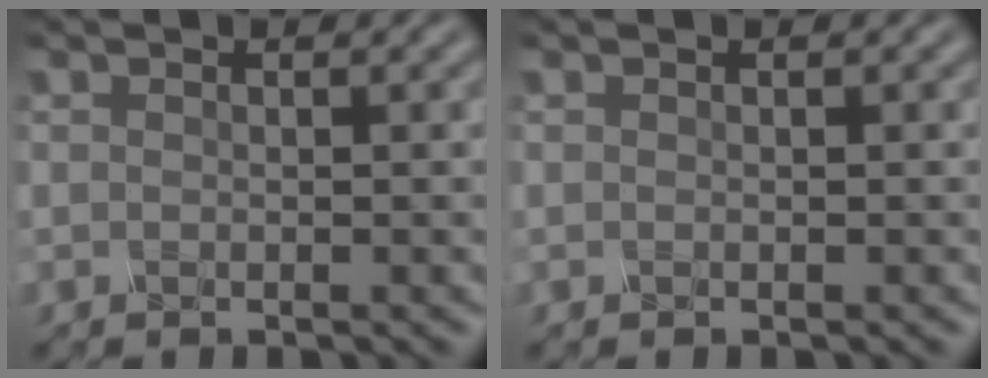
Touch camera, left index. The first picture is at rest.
{"total": 0.0}